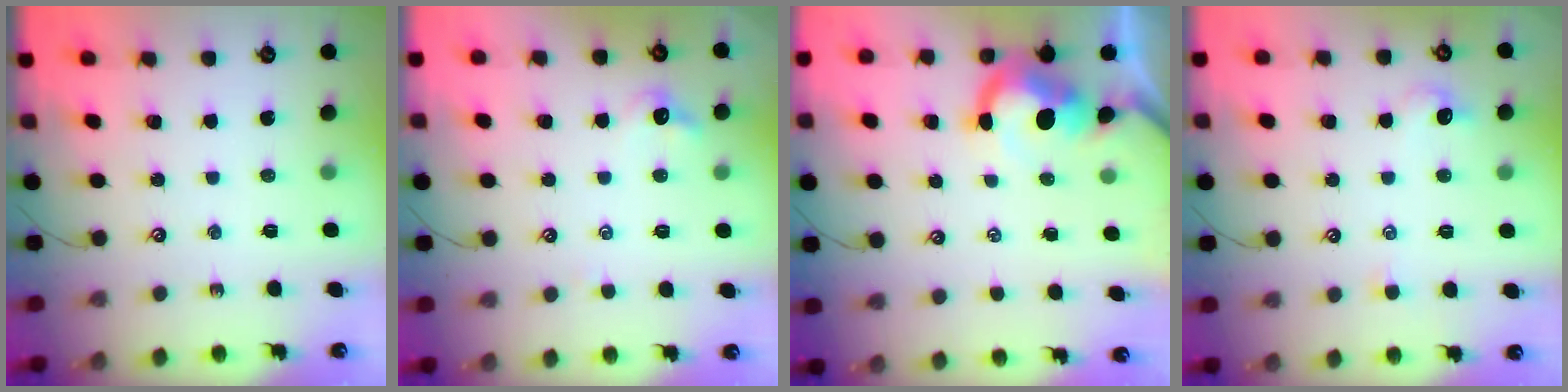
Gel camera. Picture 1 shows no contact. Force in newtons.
{"total": 2.7, "press": 2.6, "slide": 0.7}
{"total": 3.6, "press": 3.4, "slide": 1.2}
{"total": 0.9, "press": 0.6, "slide": 0.6}